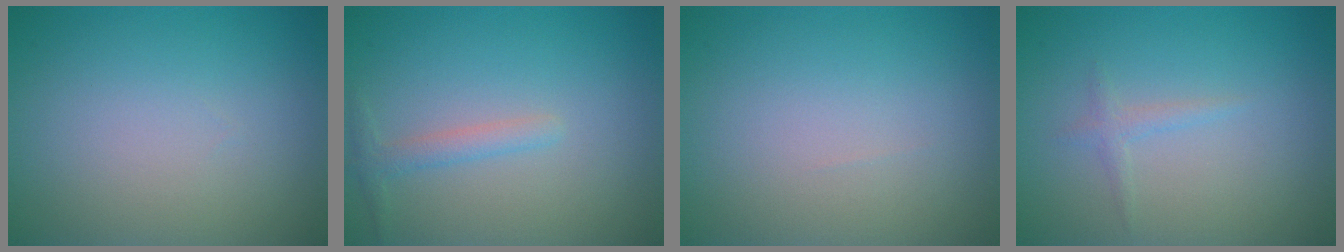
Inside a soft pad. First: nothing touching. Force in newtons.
{"total": 1.5, "press": 1.5, "slide": 0.0}
{"total": 0.0}
{"total": 1.0, "press": 1.0, "slide": 0.1}